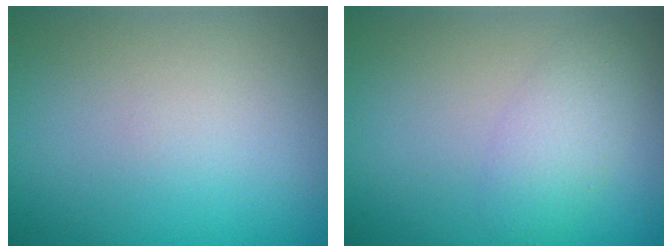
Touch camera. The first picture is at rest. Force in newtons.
{"total": 2.4, "press": 2.4, "slide": 0.0}